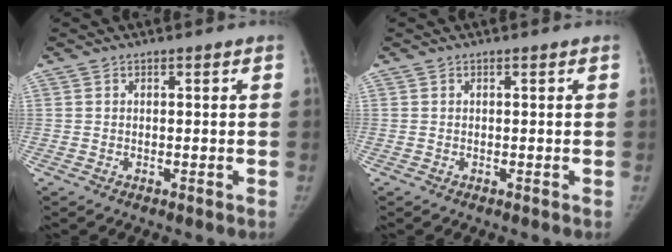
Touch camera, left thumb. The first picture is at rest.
{"total": 0.0}